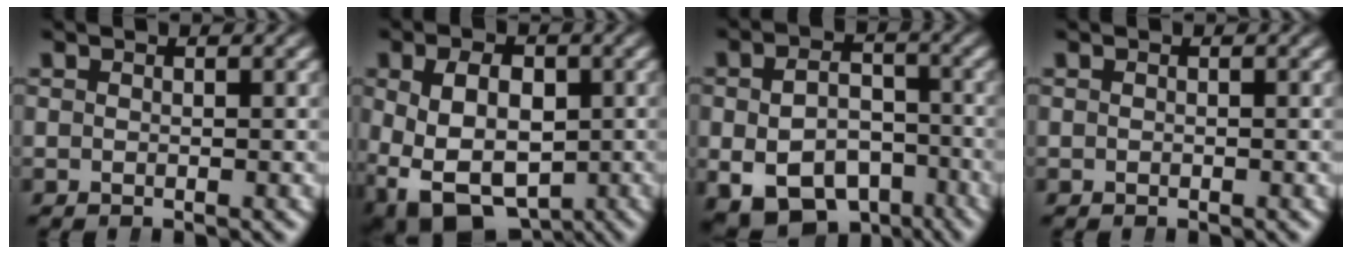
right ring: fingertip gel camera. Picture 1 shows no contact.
{"total": 9.7, "force": [-4.1, 7.1, 5.3], "torque": [-0.120, -0.059, -0.045]}
{"total": 9.9, "force": [-4.8, 7.2, 4.8], "torque": [-0.069, -0.043, -0.067]}
{"total": 0.0}